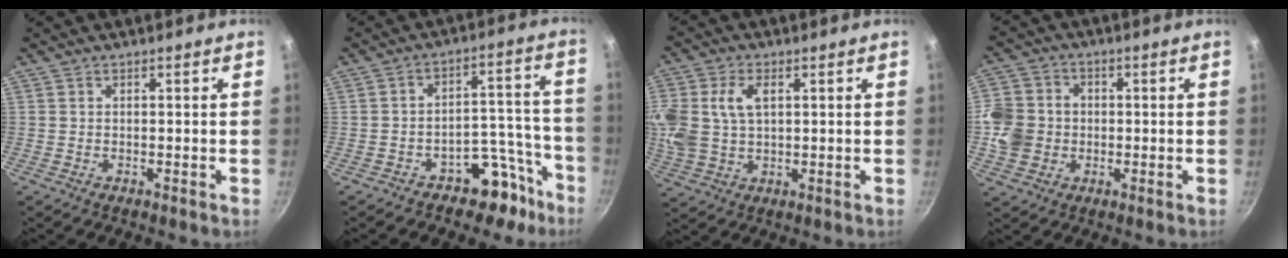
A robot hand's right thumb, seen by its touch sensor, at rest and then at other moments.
{"total": 9.6, "force": [-6.7, 5.2, 4.5], "torque": [-0.022, 0.094, -0.101]}
{"total": 13.8, "force": [2.7, 8.9, 10.1], "torque": [-0.253, 0.004, 0.057]}
{"total": 12.0, "force": [-1.1, 10.3, 6.0], "torque": [-0.107, 0.020, -0.023]}